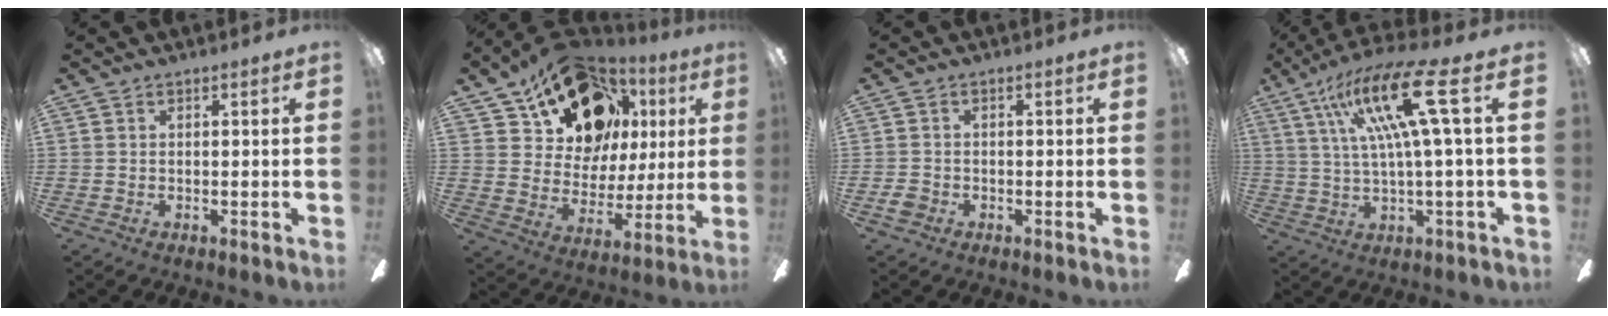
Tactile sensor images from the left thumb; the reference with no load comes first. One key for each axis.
{"total": 20.9, "fx": 12.2, "fy": 13.6, "fz": 10.2, "tx": -0.182, "ty": -0.053, "tz": 0.233}
{"total": 2.4, "fx": -1.0, "fy": 1.8, "fz": 1.1, "tx": -0.024, "ty": 0.006, "tz": -0.022}
{"total": 17.5, "fx": 6.3, "fy": 3.0, "fz": 16.1, "tx": -0.304, "ty": -0.015, "tz": 0.086}